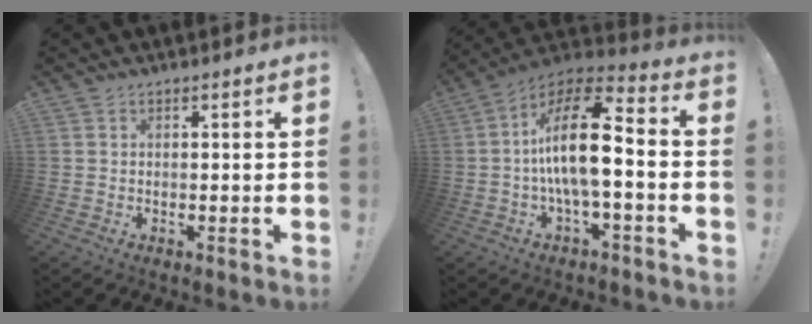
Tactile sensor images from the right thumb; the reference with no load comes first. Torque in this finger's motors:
{"motor_torque": [0.29, 0.75, 1.68, -0.36, 0.14]}